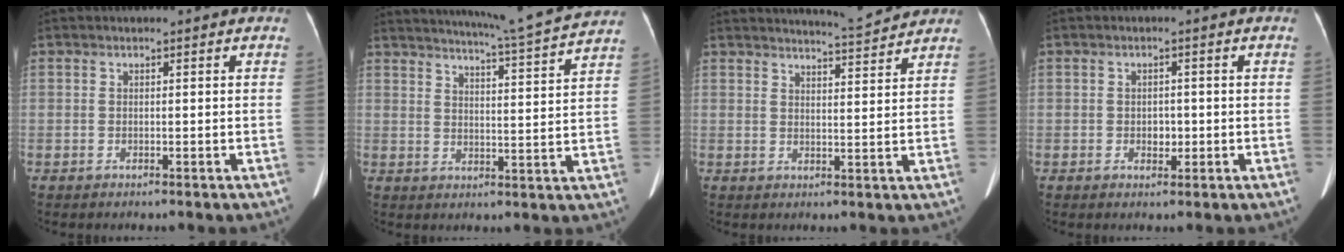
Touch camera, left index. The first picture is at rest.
{"total": 14.7, "force": [13.7, -1.8, 5.2], "torque": [-0.096, -0.029, 0.179]}
{"total": 6.2, "force": [6.1, -0.7, 0.7], "torque": [-0.023, -0.006, 0.085]}
{"total": 1.8, "force": [-0.5, 1.4, 1.1], "torque": [-0.018, 0.002, -0.004]}